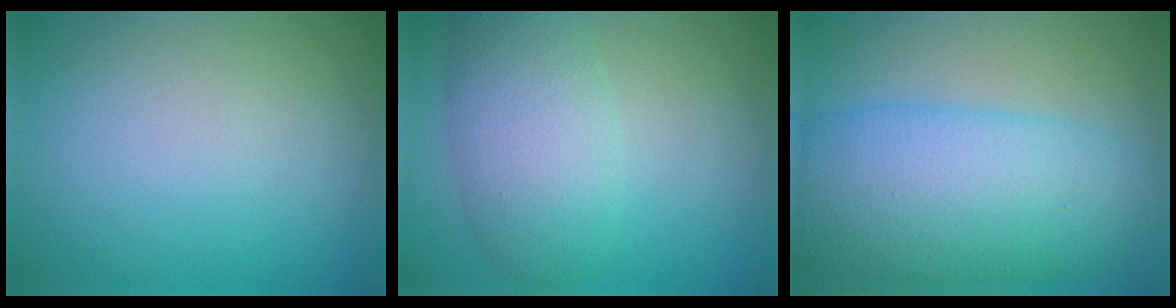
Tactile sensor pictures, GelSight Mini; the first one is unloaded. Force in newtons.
{"total": 5.6, "press": 5.6, "slide": 0.2}
{"total": 10.6, "press": 10.6, "slide": 0.1}